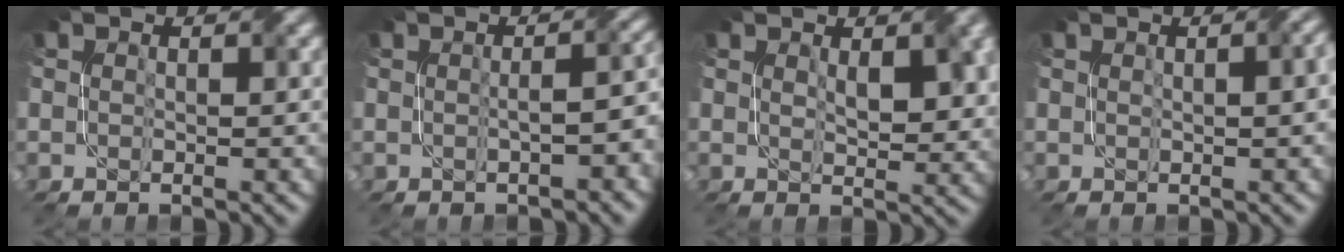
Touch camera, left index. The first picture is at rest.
{"total": 3.3, "force": [-0.8, 1.2, 3.0], "torque": [-0.034, 0.010, -0.007]}
{"total": 2.9, "force": [1.3, 1.1, 2.3], "torque": [-0.037, 0.002, 0.033]}
{"total": 3.6, "force": [0.7, 1.8, 3.0], "torque": [-0.015, 0.021, 0.009]}